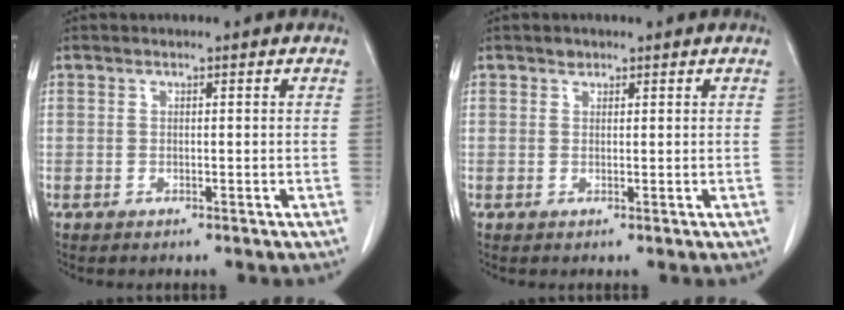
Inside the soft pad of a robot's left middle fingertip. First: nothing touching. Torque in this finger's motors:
{"motor_torque": [0.08, -0.06, -0.10, -0.01]}